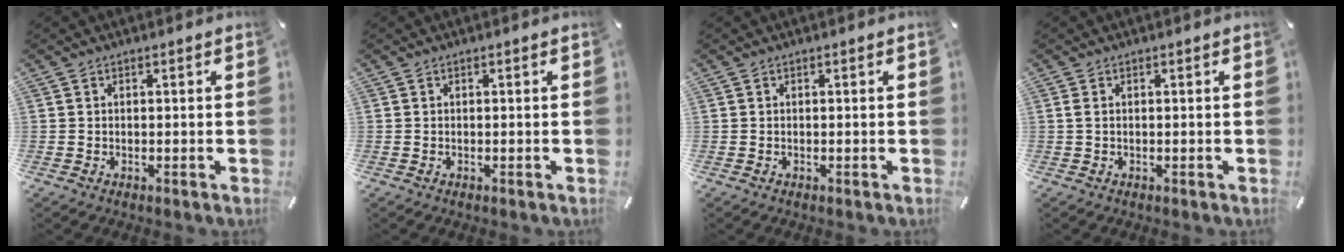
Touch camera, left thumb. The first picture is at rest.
{"total": 0.0}
{"total": 0.0}
{"total": 0.9, "force": [0.0, 0.2, 0.9], "torque": [-0.018, 0.001, 0.000]}